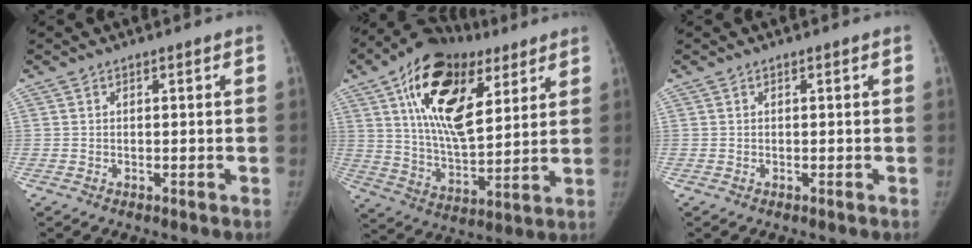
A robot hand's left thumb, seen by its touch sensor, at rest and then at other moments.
{"total": 22.0, "force": [9.7, 11.3, 16.2], "torque": [-0.247, -0.033, 0.163]}
{"total": 0.0}